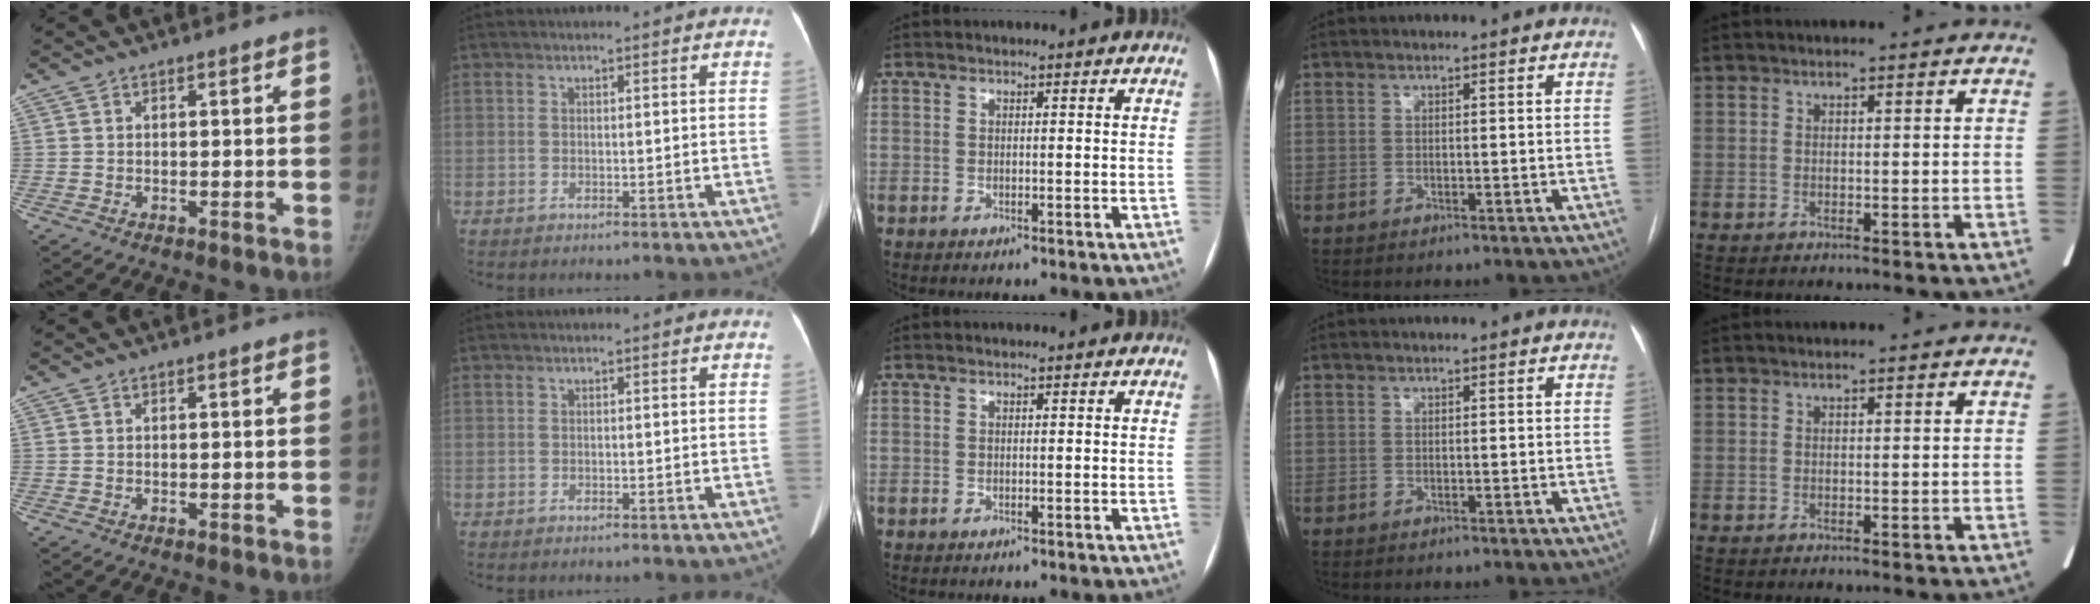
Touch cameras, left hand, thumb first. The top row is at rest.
{}